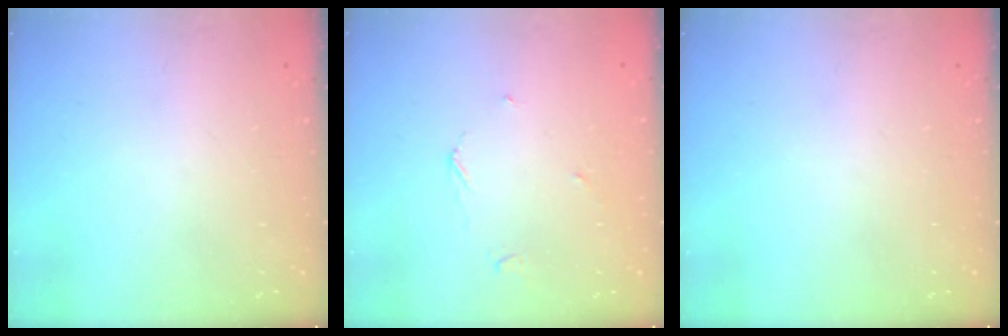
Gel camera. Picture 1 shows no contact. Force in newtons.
{"total": 2.8, "press": 2.8, "slide": 0.2}
{"total": 0.0}